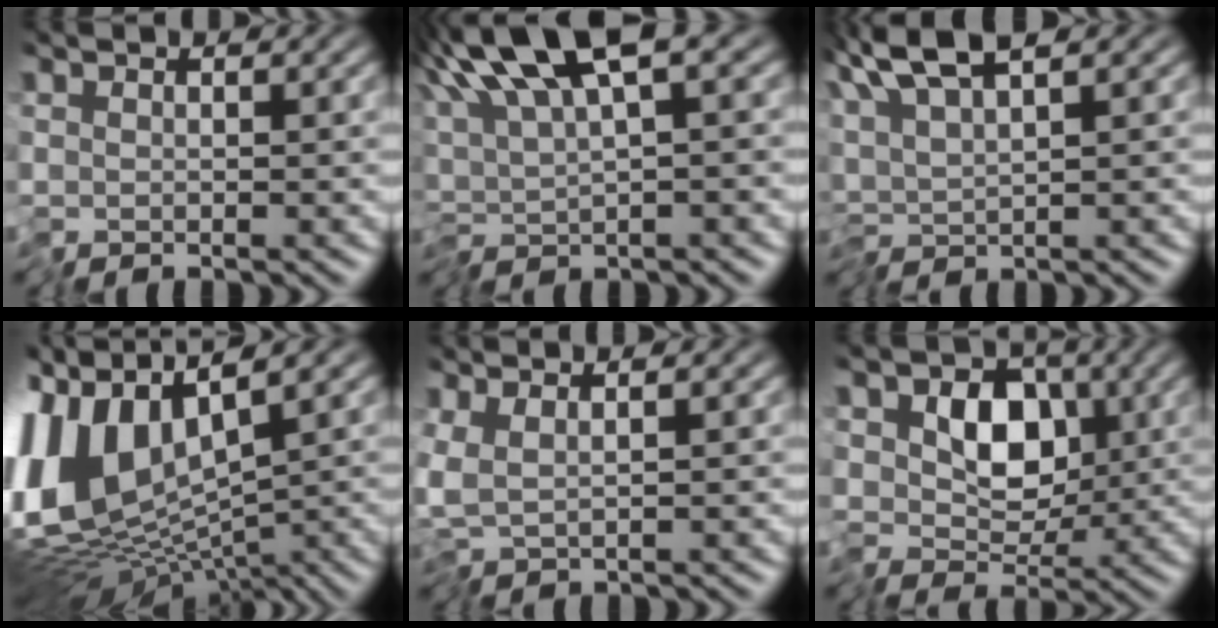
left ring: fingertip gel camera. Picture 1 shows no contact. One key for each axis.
{"total": 9.1, "fx": 3.4, "fy": 2.5, "fz": 8.1, "tx": -0.151, "ty": 0.018, "tz": 0.052}
{"total": 3.7, "fx": 1.4, "fy": 0.6, "fz": 3.3, "tx": -0.056, "ty": 0.014, "tz": 0.016}
{"total": 12.7, "fx": -0.5, "fy": 6.8, "fz": 10.7, "tx": -0.235, "ty": 0.013, "tz": -0.003}
{"total": 1.9, "fx": 0.7, "fy": 0.3, "fz": 1.8, "tx": -0.042, "ty": 0.000, "tz": 0.013}
{"total": 5.5, "fx": -0.1, "fy": 4.0, "fz": 3.7, "tx": -0.057, "ty": -0.005, "tz": -0.014}